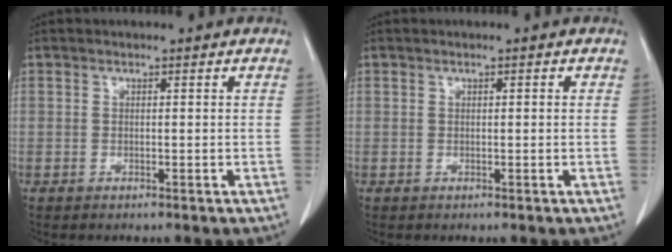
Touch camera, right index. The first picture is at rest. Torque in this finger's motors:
{"motor_torque": [-0.14, 0.08, 0.01, -0.01]}